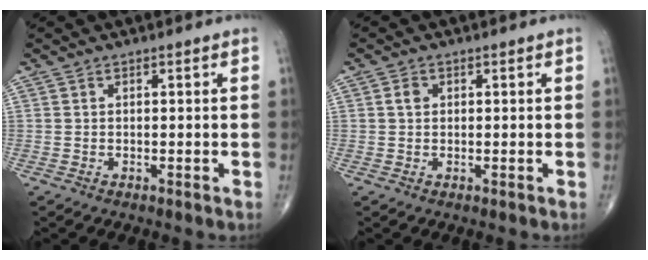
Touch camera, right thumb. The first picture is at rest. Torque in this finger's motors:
{"motor_torque": [0.28, 0.12, 0.36, 0.14, 0.01]}